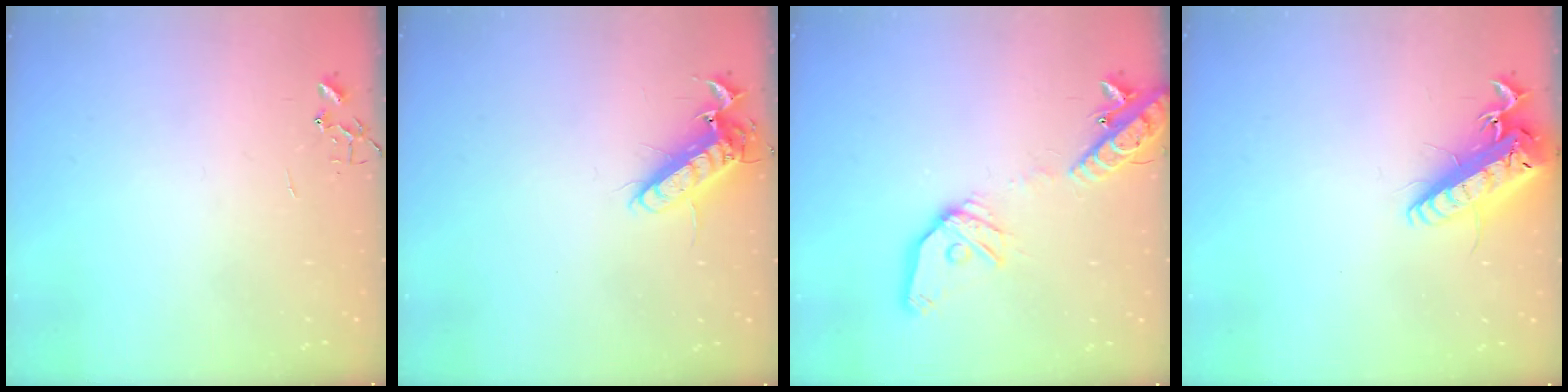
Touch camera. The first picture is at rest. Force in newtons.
{"total": 12.7, "press": 12.5, "slide": 2.1}
{"total": 17.4, "press": 17.1, "slide": 3.1}
{"total": 20.4, "press": 19.9, "slide": 4.5}